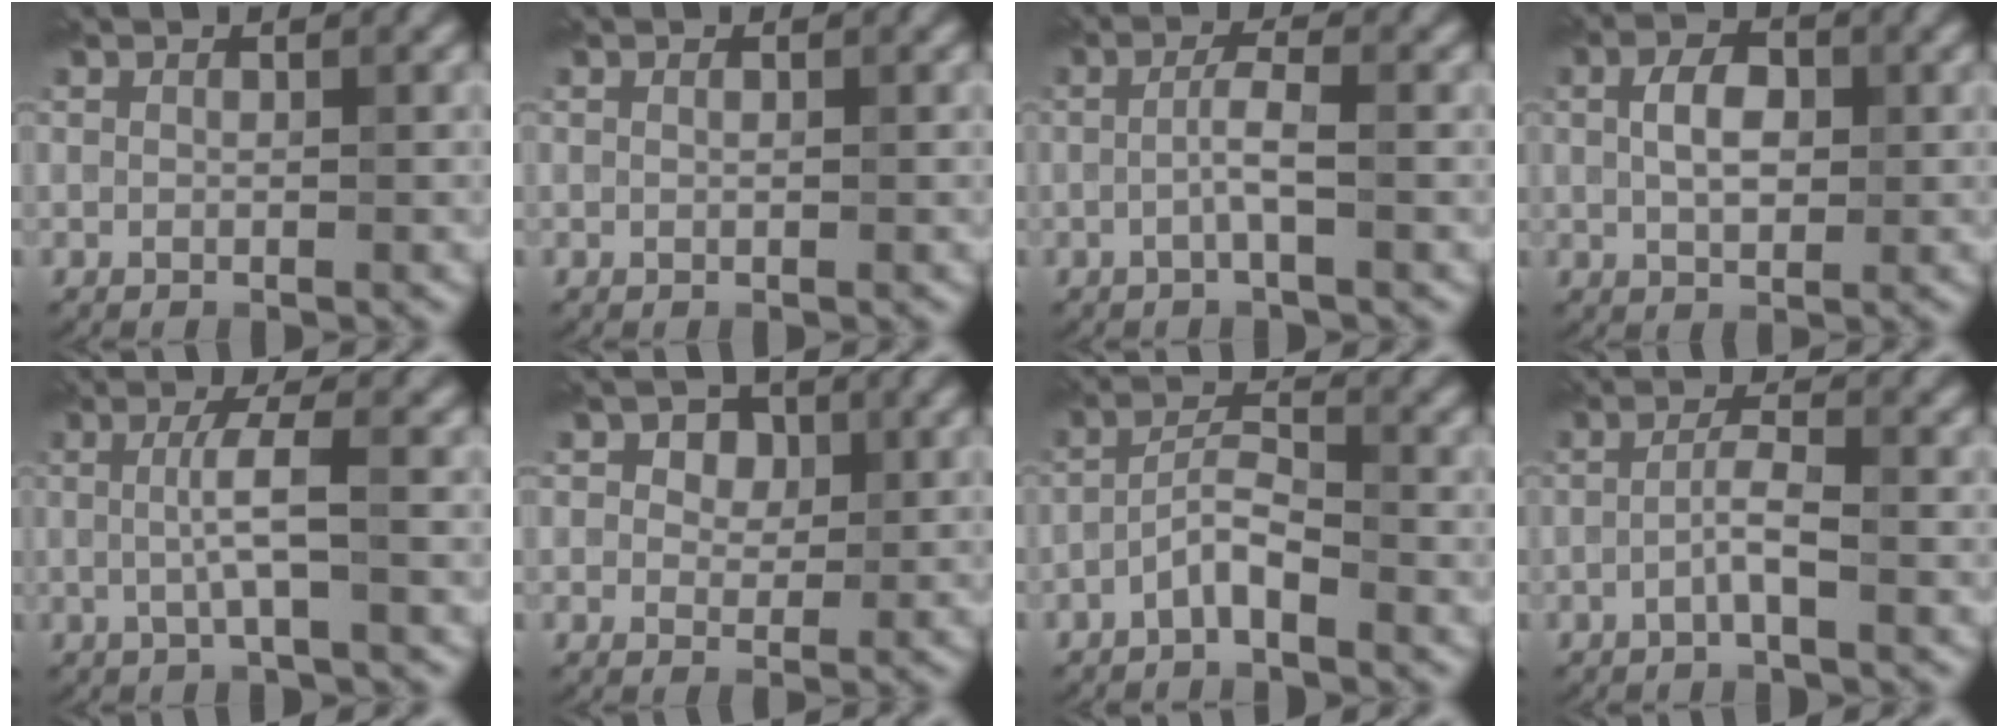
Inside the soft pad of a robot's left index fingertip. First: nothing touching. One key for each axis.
{"total": 0.0}
{"total": 1.9, "fx": -0.5, "fy": -0.1, "fz": 1.8, "tx": -0.036, "ty": 0.009, "tz": -0.015}
{"total": 3.3, "fx": 0.6, "fy": 1.9, "fz": 2.6, "tx": -0.051, "ty": 0.006, "tz": 0.008}
{"total": 2.9, "fx": 0.1, "fy": 0.1, "fz": 2.9, "tx": -0.056, "ty": 0.001, "tz": -0.001}
{"total": 2.9, "fx": 1.4, "fy": 2.1, "fz": 1.6, "tx": -0.016, "ty": 0.006, "tz": -0.002}
{"total": 2.6, "fx": -1.8, "fy": 0.5, "fz": 1.8, "tx": -0.038, "ty": 0.013, "tz": -0.042}
{"total": 1.8, "fx": -0.8, "fy": -0.1, "fz": 1.6, "tx": -0.033, "ty": 0.011, "tz": -0.021}